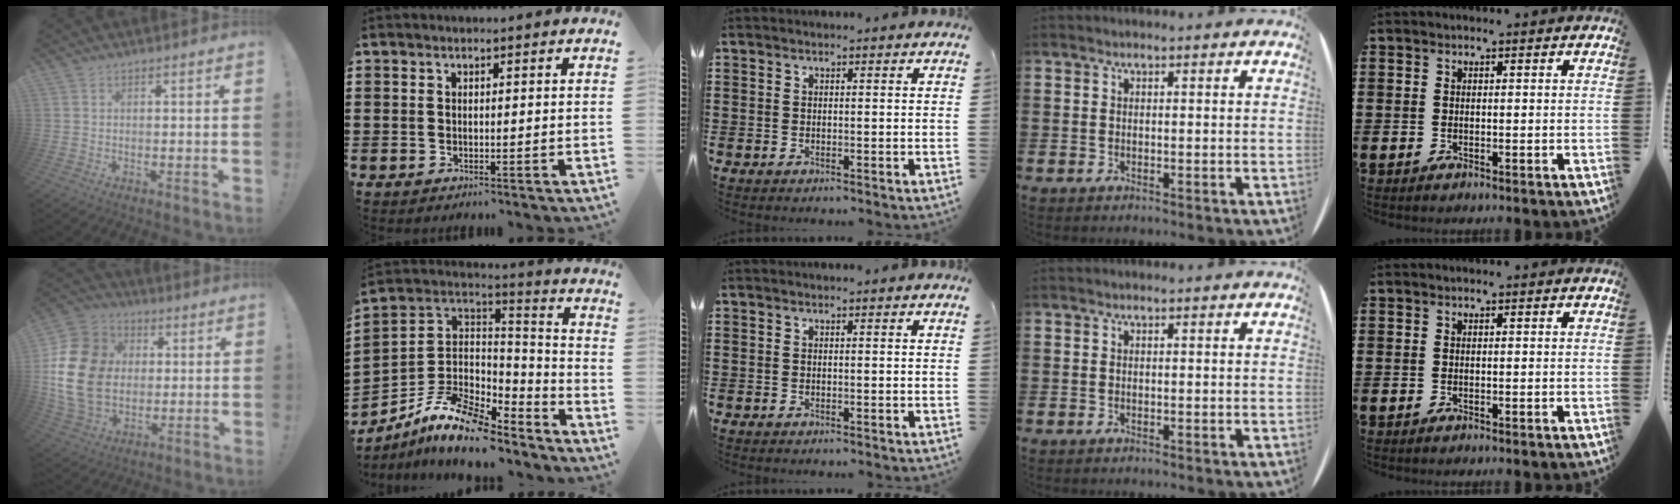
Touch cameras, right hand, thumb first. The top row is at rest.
{"thumb": {"total": 19.9, "force": [1.4, 15.6, 12.2], "torque": [-0.223, 0.012, 0.034]}, "index": {"total": 11.3, "force": [-8.3, 4.5, 6.2], "torque": [-0.139, 0.021, -0.162]}}